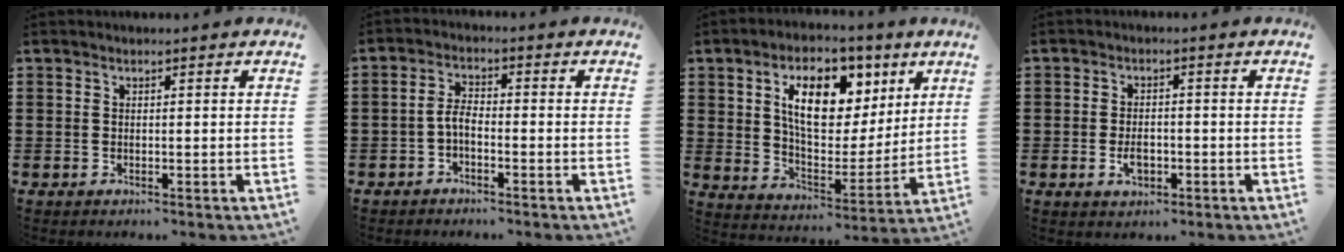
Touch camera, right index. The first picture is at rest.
{"total": 2.9, "force": [-1.4, 1.1, 2.3], "torque": [-0.058, 0.002, -0.033]}
{"total": 11.9, "force": [5.9, 6.6, 7.9], "torque": [-0.142, -0.005, 0.100]}
{"total": 3.1, "force": [-0.9, 1.7, 2.4], "torque": [-0.046, -0.001, -0.016]}